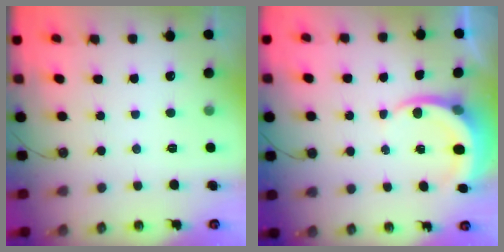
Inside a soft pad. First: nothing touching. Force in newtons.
{"total": 5.3, "press": 5.3, "slide": 0.4}